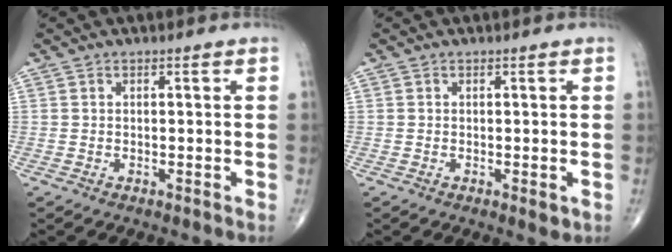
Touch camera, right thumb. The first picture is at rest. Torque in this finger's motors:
{"motor_torque": [0.15, 0.10, -0.10, -0.04, -0.01]}